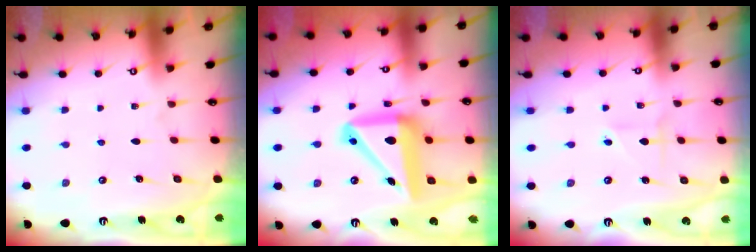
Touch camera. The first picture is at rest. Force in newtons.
{"total": 16.7, "press": 16.6, "slide": 1.8}
{"total": 2.0, "press": 1.9, "slide": 0.5}